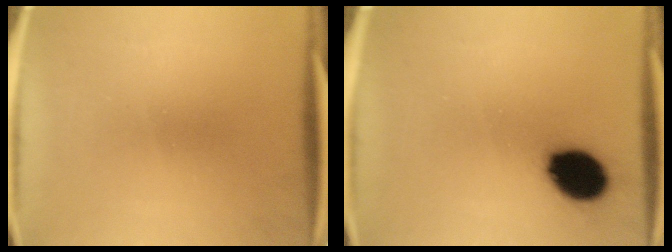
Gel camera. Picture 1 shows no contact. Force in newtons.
{"total": 12.2}